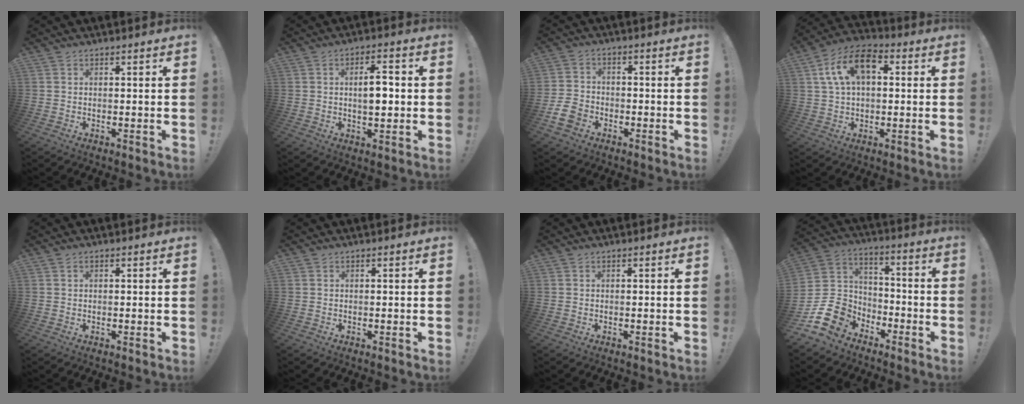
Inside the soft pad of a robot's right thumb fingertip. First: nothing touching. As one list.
[{"total": 6.6, "force": [0.1, 3.0, 5.9], "torque": [-0.085, 0.004, -0.003]}, {"total": 7.9, "force": [-4.1, 5.6, 3.7], "torque": [-0.072, 0.019, -0.076]}, {"total": 13.7, "force": [3.9, 8.4, 10.0], "torque": [-0.176, 0.010, 0.076]}, {"total": 0.0}, {"total": 0.0}, {"total": 0.0}, {"total": 15.6, "force": [-8.5, 11.5, 6.2], "torque": [-0.115, 0.052, -0.146]}]